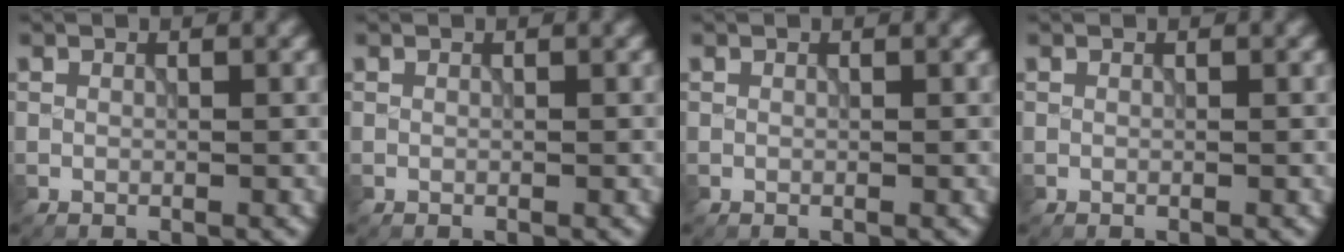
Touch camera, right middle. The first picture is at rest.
{"total": 0.0}
{"total": 0.0}
{"total": 0.0}